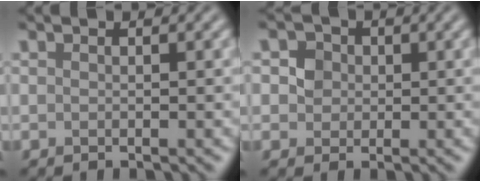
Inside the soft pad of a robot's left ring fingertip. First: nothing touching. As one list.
[{"total": 3.3, "force": [1.0, 2.8, 1.4], "torque": [-0.018, 0.010, 0.006]}]